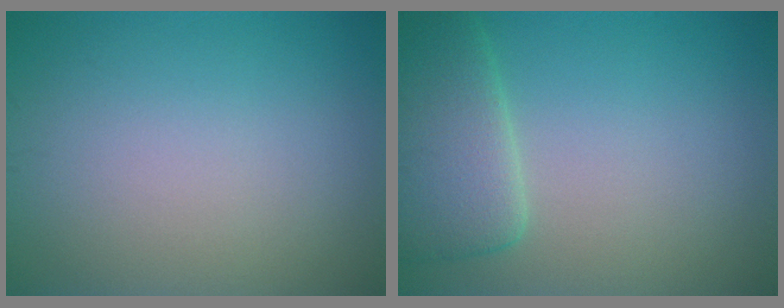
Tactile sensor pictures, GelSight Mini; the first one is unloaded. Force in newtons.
{"total": 5.0, "press": 4.9, "slide": 0.6}